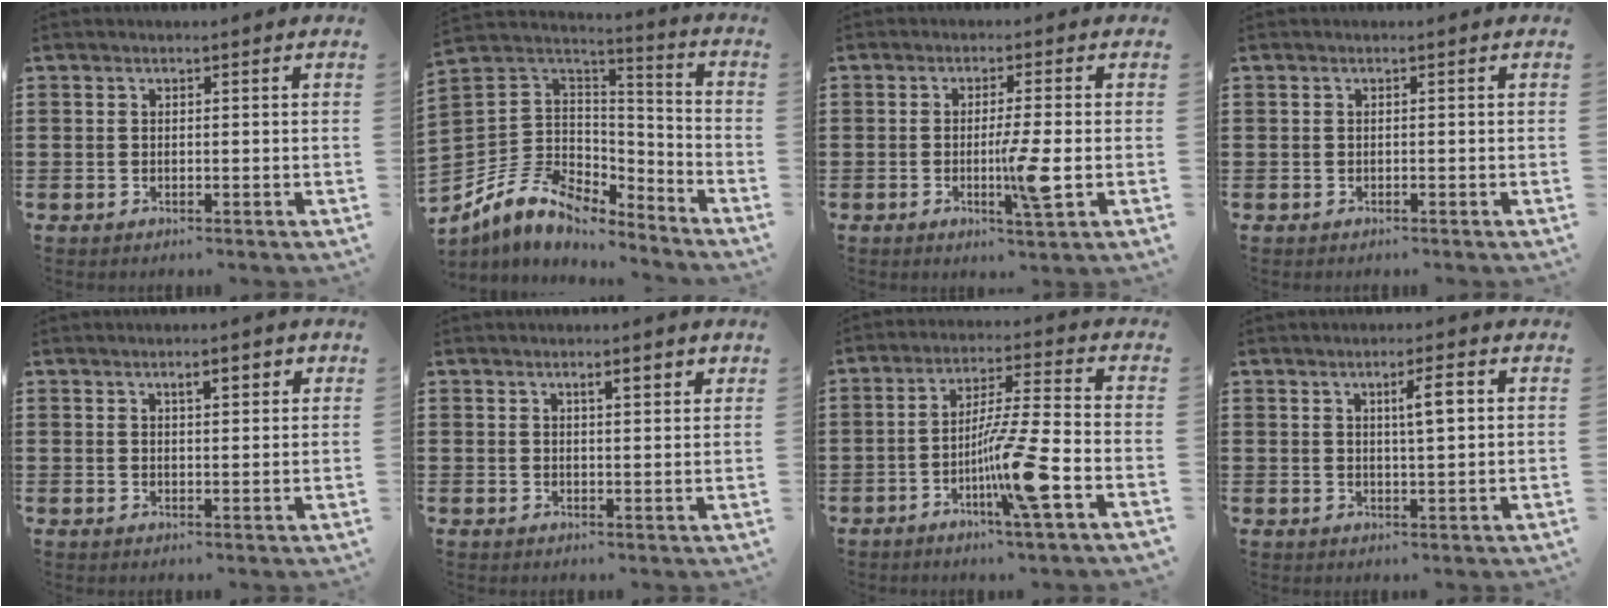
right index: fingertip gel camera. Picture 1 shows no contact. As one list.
[{"total": 8.8, "force": [-5.4, 6.1, 3.3], "torque": [-0.103, 0.003, -0.106]}, {"total": 6.4, "force": [-1.3, 0.1, 6.2], "torque": [-0.118, -0.017, -0.028]}, {"total": 0.0}, {"total": 2.6, "force": [1.1, 0.7, 2.2], "torque": [-0.030, -0.001, 0.012]}, {"total": 2.3, "force": [1.0, 0.5, 2.0], "torque": [-0.033, 0.000, 0.013]}, {"total": 12.2, "force": [-4.9, 0.2, 11.2], "torque": [-0.209, -0.003, -0.094]}, {"total": 3.9, "force": [1.0, 0.5, 3.7], "torque": [-0.057, -0.001, 0.009]}]